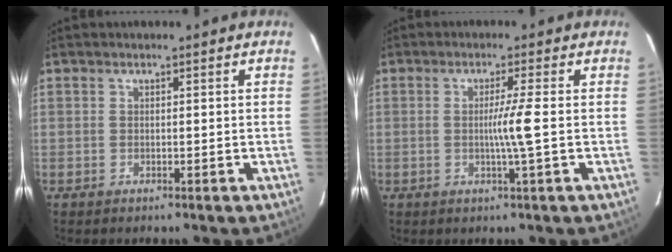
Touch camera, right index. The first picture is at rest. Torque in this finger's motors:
{"motor_torque": [0.01, -0.03, 0.14, 0.06]}